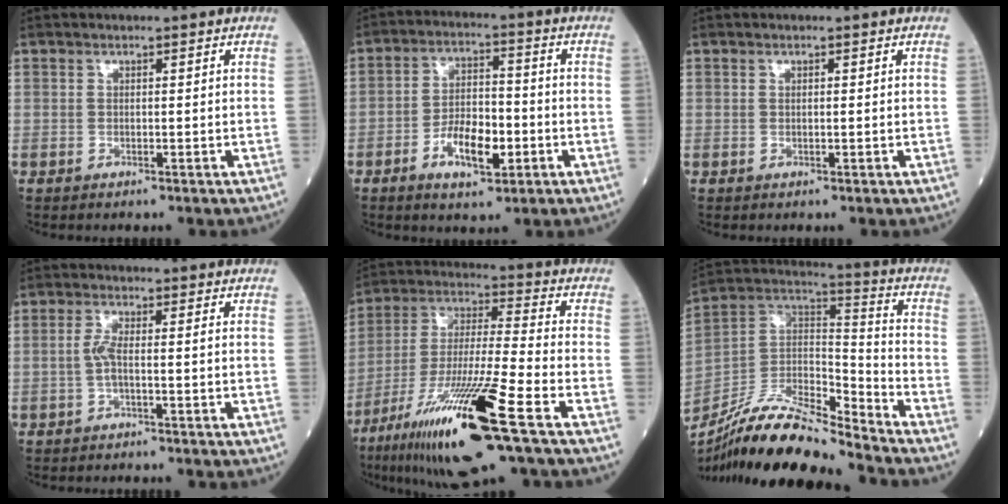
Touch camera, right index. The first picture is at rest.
{"total": 8.2, "force": [-3.2, 3.3, 6.8], "torque": [-0.124, 0.007, -0.055]}
{"total": 0.0}
{"total": 2.6, "force": [-0.6, 0.2, 2.5], "torque": [-0.053, 0.003, -0.015]}
{"total": 20.7, "force": [-10.9, 1.0, 17.6], "torque": [-0.331, -0.048, -0.197]}
{"total": 17.9, "force": [-15.4, 2.2, 8.9], "torque": [-0.166, 0.014, -0.286]}